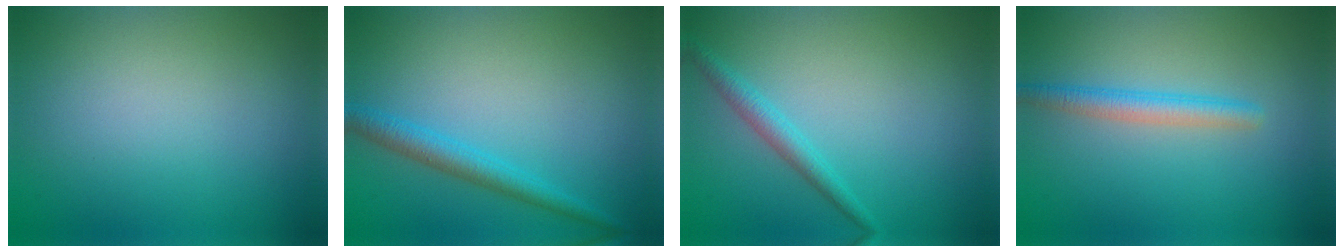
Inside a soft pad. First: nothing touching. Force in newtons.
{"total": 2.6, "press": 2.6, "slide": 0.1}
{"total": 1.9, "press": 1.9, "slide": 0.0}
{"total": 2.4, "press": 2.4, "slide": 0.1}